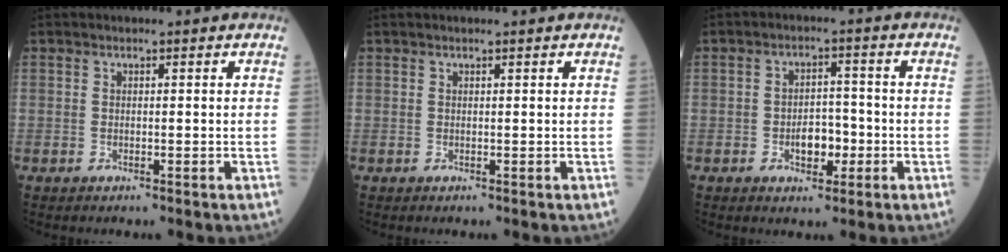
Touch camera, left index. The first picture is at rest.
{"total": 1.1, "force": [0.9, -0.1, 0.6], "torque": [-0.009, 0.009, 0.017]}
{"total": 4.6, "force": [-1.5, 2.6, 3.5], "torque": [-0.055, 0.008, -0.021]}